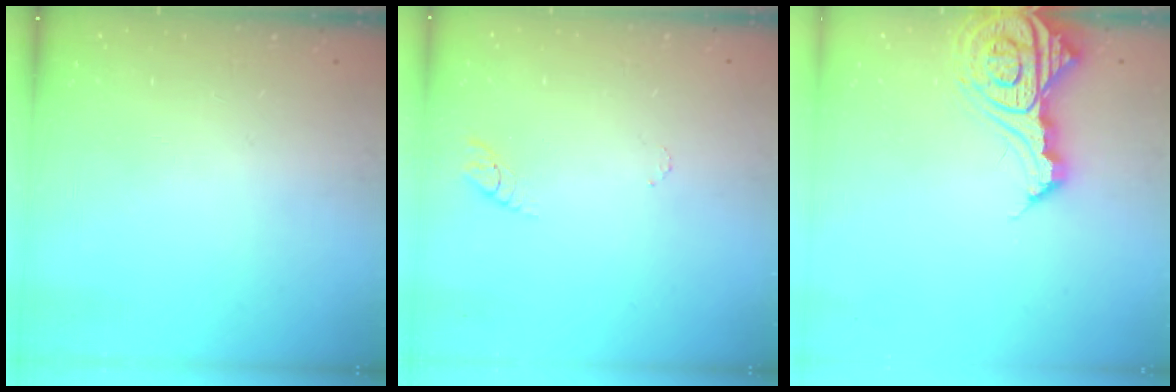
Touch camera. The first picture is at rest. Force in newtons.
{"total": 3.3, "press": 3.3, "slide": 0.3}
{"total": 13.7, "press": 13.6, "slide": 1.4}